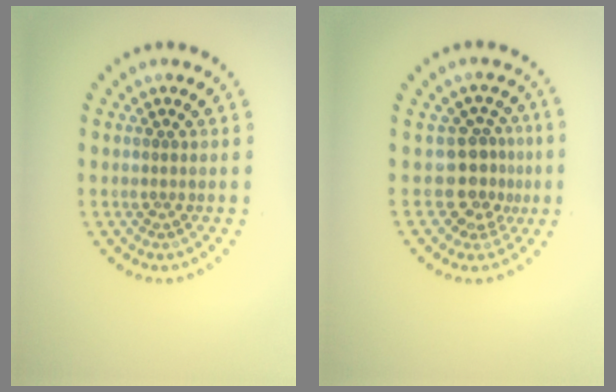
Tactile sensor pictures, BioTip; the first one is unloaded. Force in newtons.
{"total": 3.2, "press": 2.4, "slide": 2.1}